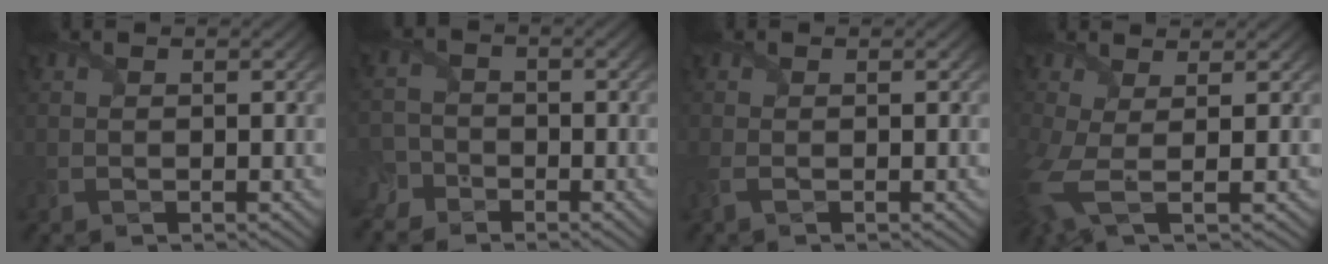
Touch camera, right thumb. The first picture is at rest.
{"total": 3.6, "force": [-2.8, 2.3, 0.4], "torque": [-0.002, 0.001, -0.063]}
{"total": 1.3, "force": [-0.6, 0.5, 1.1], "torque": [-0.038, -0.007, -0.019]}
{"total": 5.1, "force": [-0.3, 1.9, 4.7], "torque": [-0.127, -0.011, -0.008]}